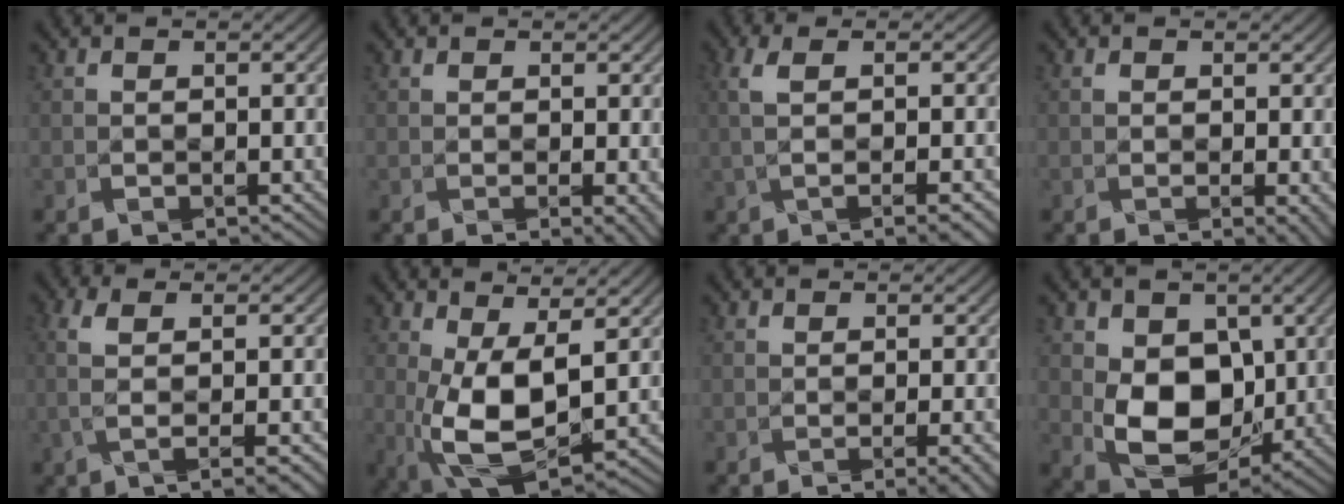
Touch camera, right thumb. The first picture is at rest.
{"total": 2.2, "force": [0.0, 1.1, 1.9], "torque": [-0.022, -0.003, 0.001]}
{"total": 5.3, "force": [-0.3, 0.5, 5.3], "torque": [-0.094, 0.010, -0.005]}
{"total": 2.2, "force": [0.1, 1.2, 1.9], "torque": [-0.023, -0.003, 0.001]}
{"total": 5.2, "force": [-0.5, 0.5, 5.1], "torque": [-0.096, 0.008, -0.009]}
{"total": 9.2, "force": [0.4, 4.1, 8.3], "torque": [-0.184, 0.000, 0.011]}
{"total": 3.3, "force": [-1.2, 1.0, 2.9], "torque": [-0.026, -0.001, -0.010]}
{"total": 10.6, "force": [0.4, 7.4, 7.6], "torque": [-0.153, -0.013, 0.009]}